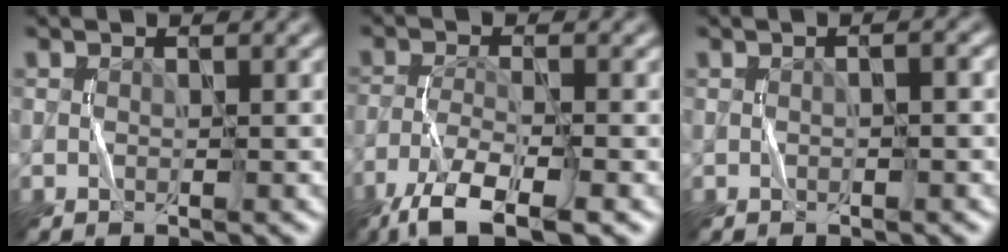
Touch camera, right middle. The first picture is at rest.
{"total": 7.1, "force": [-4.8, 1.7, 4.9], "torque": [-0.090, -0.007, -0.092]}
{"total": 1.5, "force": [0.2, 0.5, 1.4], "torque": [-0.015, -0.003, -0.002]}